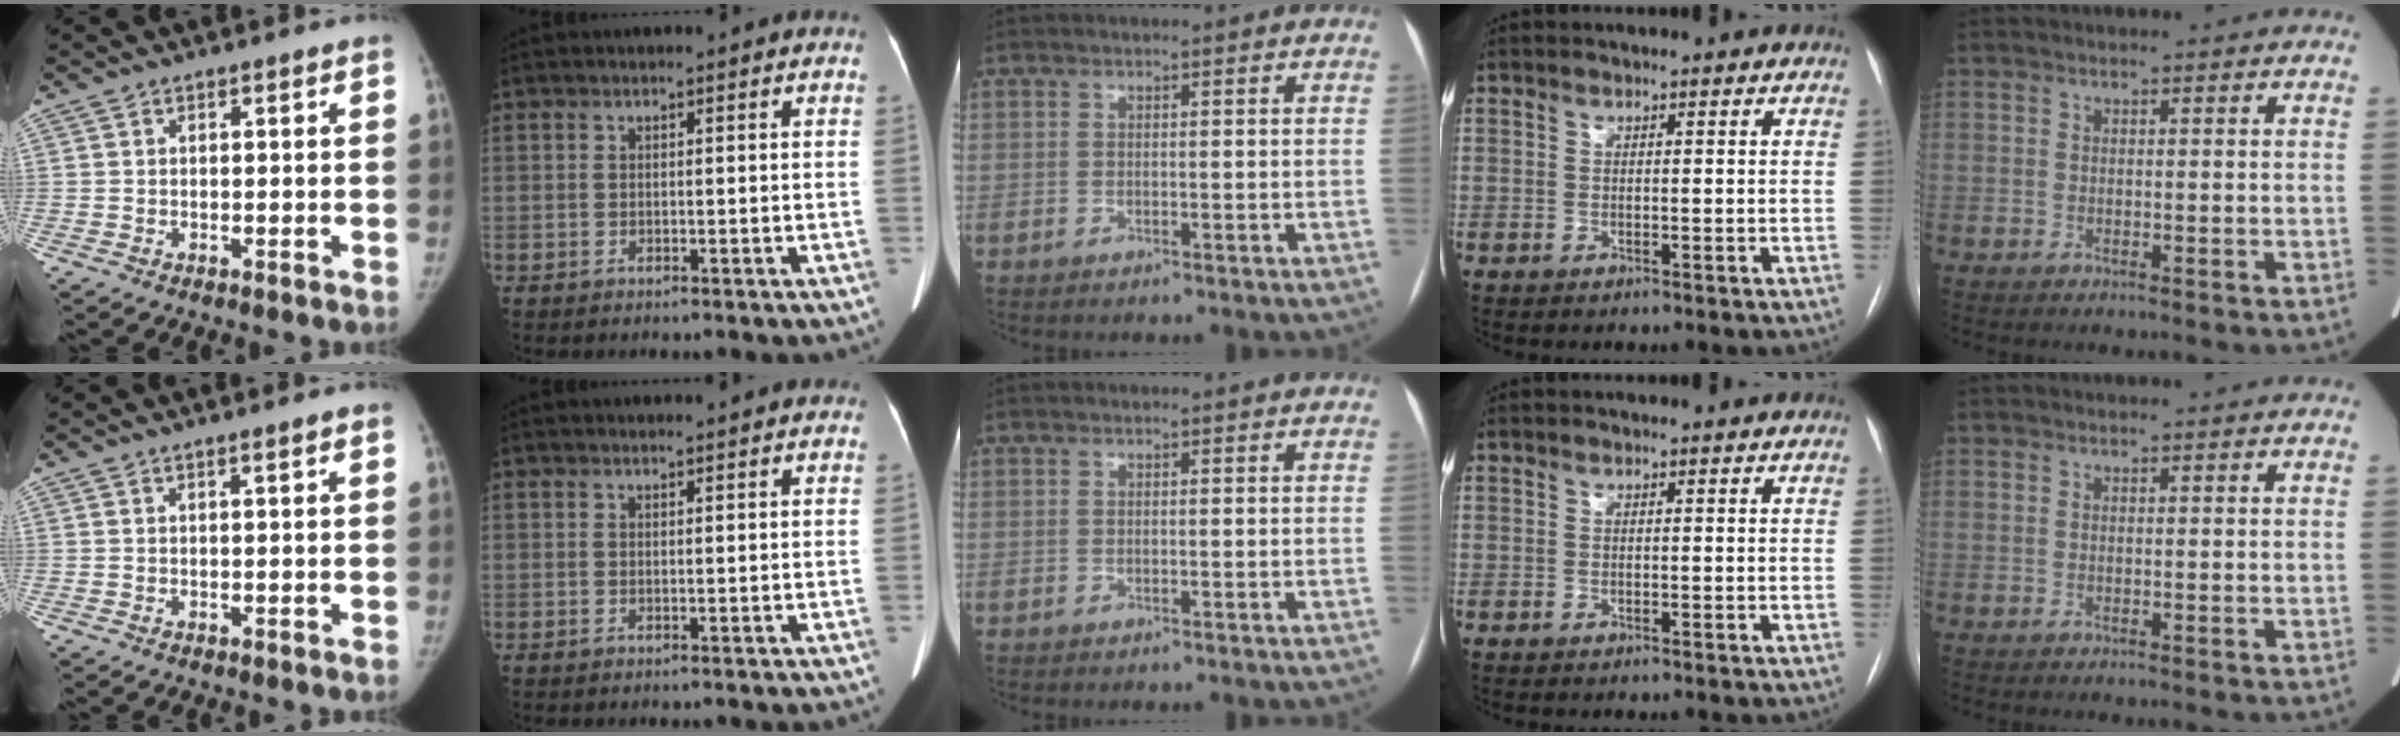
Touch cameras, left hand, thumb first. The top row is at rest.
{"thumb": {"total": 0.9, "force": [0.5, -0.1, 0.8], "torque": [-0.013, 0.000, 0.009]}, "index": {"total": 2.4, "force": [2.3, 0.4, 0.6], "torque": [-0.014, 0.011, 0.022]}}